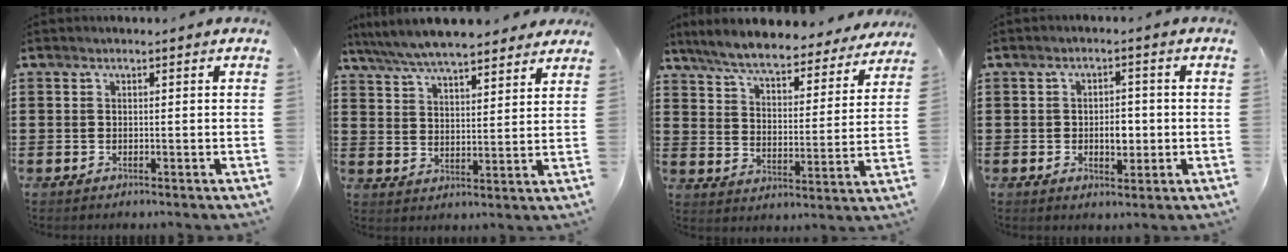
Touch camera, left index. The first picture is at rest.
{"total": 7.1, "force": [6.6, 1.0, 2.3], "torque": [-0.071, -0.022, 0.119]}
{"total": 7.1, "force": [6.6, 0.6, 2.6], "torque": [-0.081, -0.039, 0.113]}
{"total": 4.0, "force": [-0.5, 2.2, 3.3], "torque": [-0.049, -0.003, -0.015]}